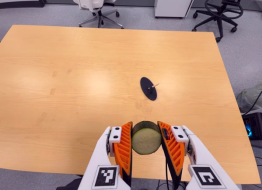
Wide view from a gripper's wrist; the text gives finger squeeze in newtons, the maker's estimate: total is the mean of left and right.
{"total": 10.8, "left": 9.5, "right": 12.2}